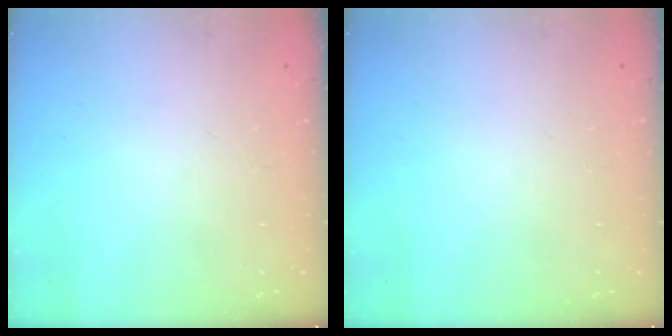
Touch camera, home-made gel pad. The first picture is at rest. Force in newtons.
{"total": 0.0}